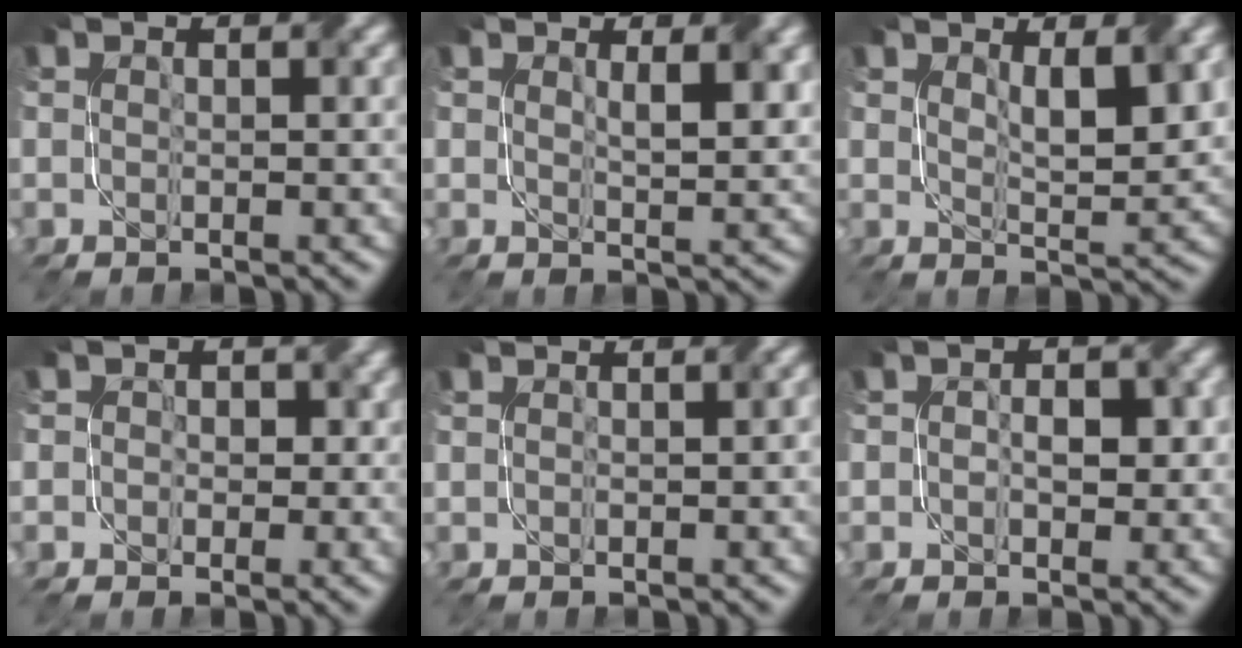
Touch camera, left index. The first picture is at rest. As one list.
[{"total": 2.9, "force": [1.3, 0.8, 2.4], "torque": [-0.036, -0.006, 0.025]}, {"total": 3.9, "force": [1.6, 1.2, 3.4], "torque": [-0.062, -0.008, 0.030]}, {"total": 3.1, "force": [0.5, 2.8, 1.3], "torque": [0.001, 0.005, -0.022]}, {"total": 0.8, "force": [0.0, 0.2, 0.8], "torque": [-0.014, -0.001, 0.000]}, {"total": 2.6, "force": [-0.1, 1.6, 2.1], "torque": [-0.023, 0.001, -0.003]}]